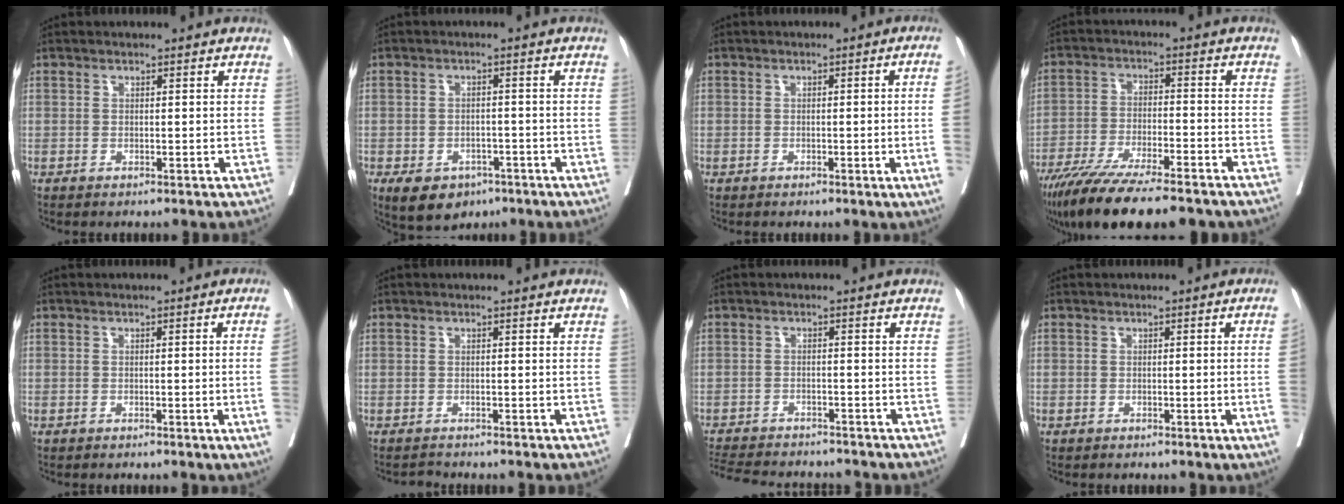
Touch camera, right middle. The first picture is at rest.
{"total": 7.1, "force": [-4.3, 4.6, 3.3], "torque": [-0.048, 0.001, -0.059]}
{"total": 4.4, "force": [-0.7, -0.8, 4.2], "torque": [-0.050, 0.002, -0.008]}
{"total": 17.5, "force": [-14.0, 2.6, 10.1], "torque": [-0.162, -0.036, -0.227]}
{"total": 3.1, "force": [-0.6, -0.9, 2.9], "torque": [-0.038, 0.000, -0.007]}
{"total": 0.8, "force": [-0.8, 0.1, -0.3], "torque": [0.006, -0.006, -0.014]}
{"total": 12.3, "force": [-11.3, 2.6, 4.2], "torque": [-0.085, -0.006, -0.159]}
{"total": 2.9, "force": [-0.5, -0.9, 2.7], "torque": [-0.035, -0.001, -0.007]}